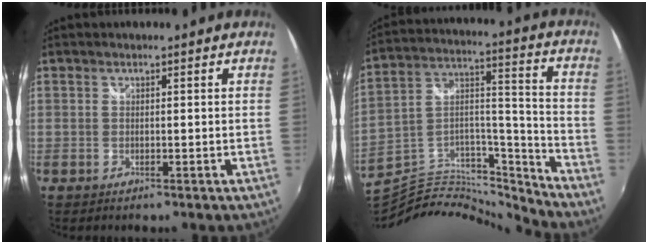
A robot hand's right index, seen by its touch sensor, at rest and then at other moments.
{"total": 15.9, "force": [-15.6, 2.2, 2.2], "torque": [-0.026, 0.064, -0.282]}